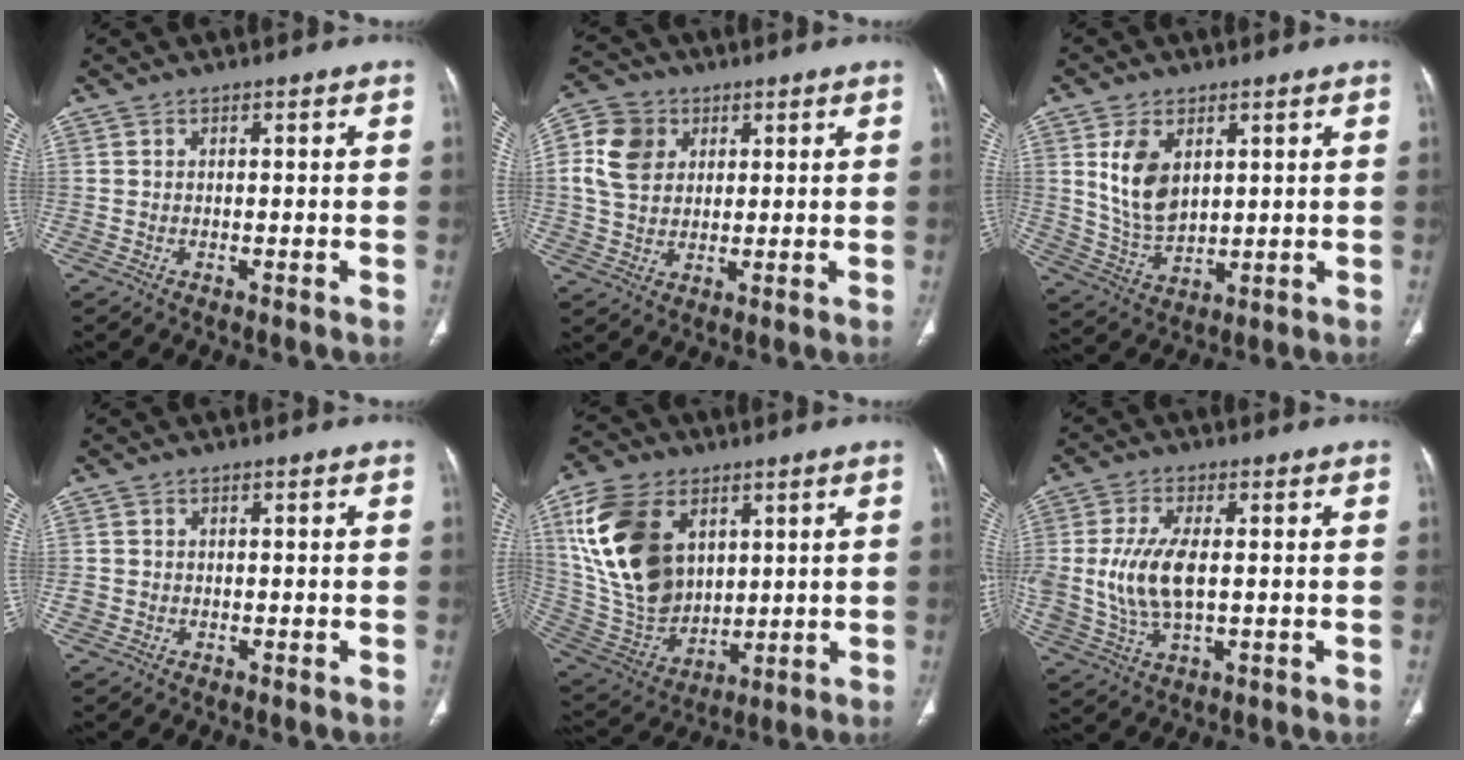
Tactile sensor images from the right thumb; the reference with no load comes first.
{"total": 10.2, "force": [2.7, 8.2, 5.4], "torque": [-0.093, 0.004, 0.048]}
{"total": 10.1, "force": [3.2, 6.3, 7.2], "torque": [-0.120, -0.018, 0.076]}
{"total": 1.6, "force": [-0.2, 1.6, 0.4], "torque": [-0.004, 0.004, -0.002]}
{"total": 21.9, "force": [6.8, 15.0, 14.5], "torque": [-0.269, -0.022, 0.145]}
{"total": 10.5, "force": [0.4, 5.1, 9.1], "torque": [-0.202, -0.004, 0.015]}